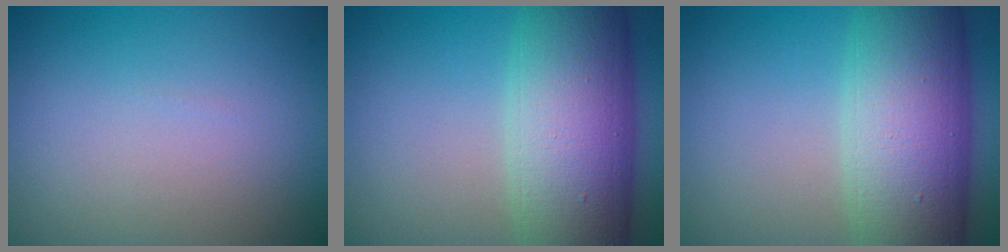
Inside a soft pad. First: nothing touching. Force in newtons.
{"total": 12.5, "press": 12.5, "slide": 0.4}
{"total": 12.5, "press": 12.5, "slide": 0.4}